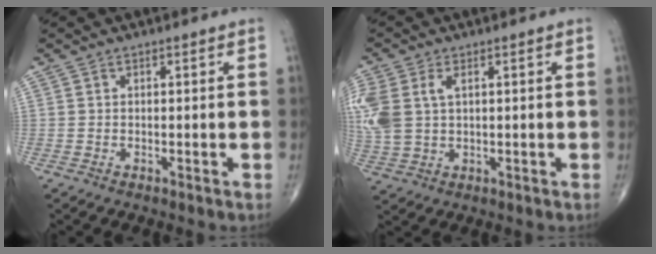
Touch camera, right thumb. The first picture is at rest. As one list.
[{"total": 12.0, "force": [2.7, 7.7, 8.9], "torque": [-0.243, 0.006, 0.060]}]